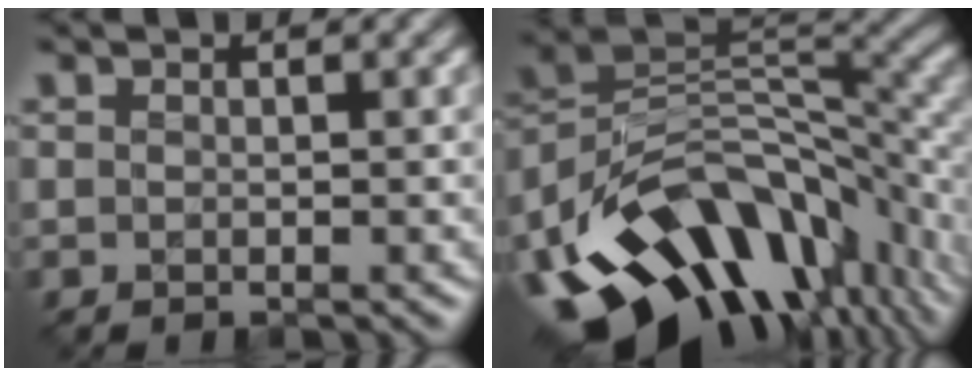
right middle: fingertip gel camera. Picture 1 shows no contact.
{"total": 14.7, "force": [-7.5, 9.1, 8.9], "torque": [-0.176, 0.003, -0.119]}